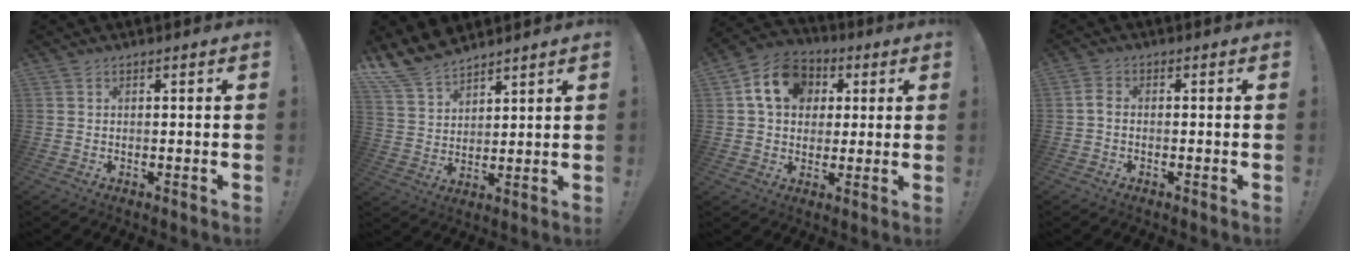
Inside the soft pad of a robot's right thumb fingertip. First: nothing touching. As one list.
[{"total": 10.5, "force": [9.1, 4.4, 2.8], "torque": [-0.065, -0.061, 0.180]}, {"total": 14.5, "force": [4.5, 11.4, 7.7], "torque": [-0.115, 0.000, 0.089]}, {"total": 2.7, "force": [-0.8, 1.6, 2.0], "torque": [-0.040, 0.006, -0.015]}]